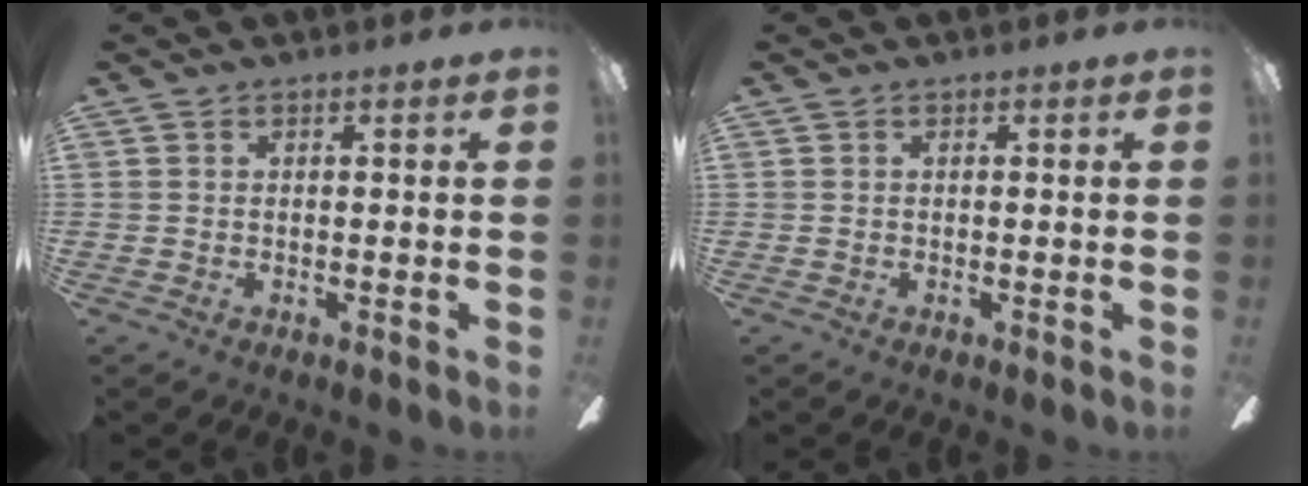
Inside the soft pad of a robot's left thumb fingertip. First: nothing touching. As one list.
[{"total": 0.0}]